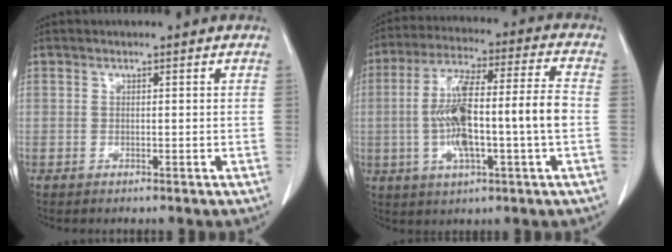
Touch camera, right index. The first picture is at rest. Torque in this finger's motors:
{"motor_torque": [2.14, 0.00, 0.94, 0.21]}